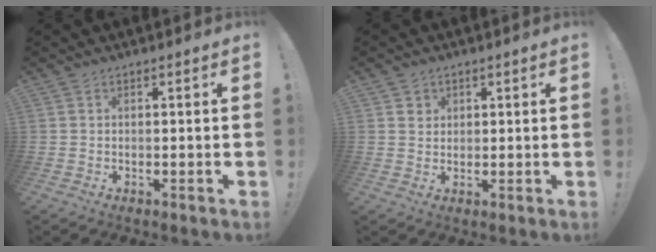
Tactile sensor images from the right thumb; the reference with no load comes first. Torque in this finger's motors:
{"motor_torque": [0.00, 0.00, 0.06, -0.04, -0.03]}